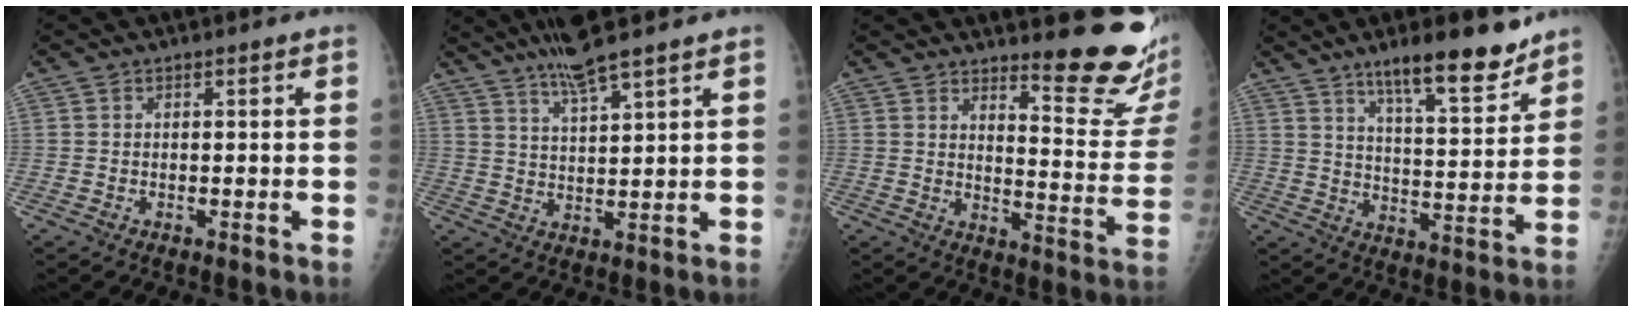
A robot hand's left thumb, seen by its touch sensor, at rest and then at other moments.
{"total": 7.1, "force": [5.6, -0.1, 4.4], "torque": [-0.076, -0.028, 0.109]}
{"total": 14.2, "force": [11.8, 1.9, 7.7], "torque": [-0.076, -0.136, 0.150]}
{"total": 13.5, "force": [9.9, 2.9, 8.6], "torque": [-0.103, -0.065, 0.162]}